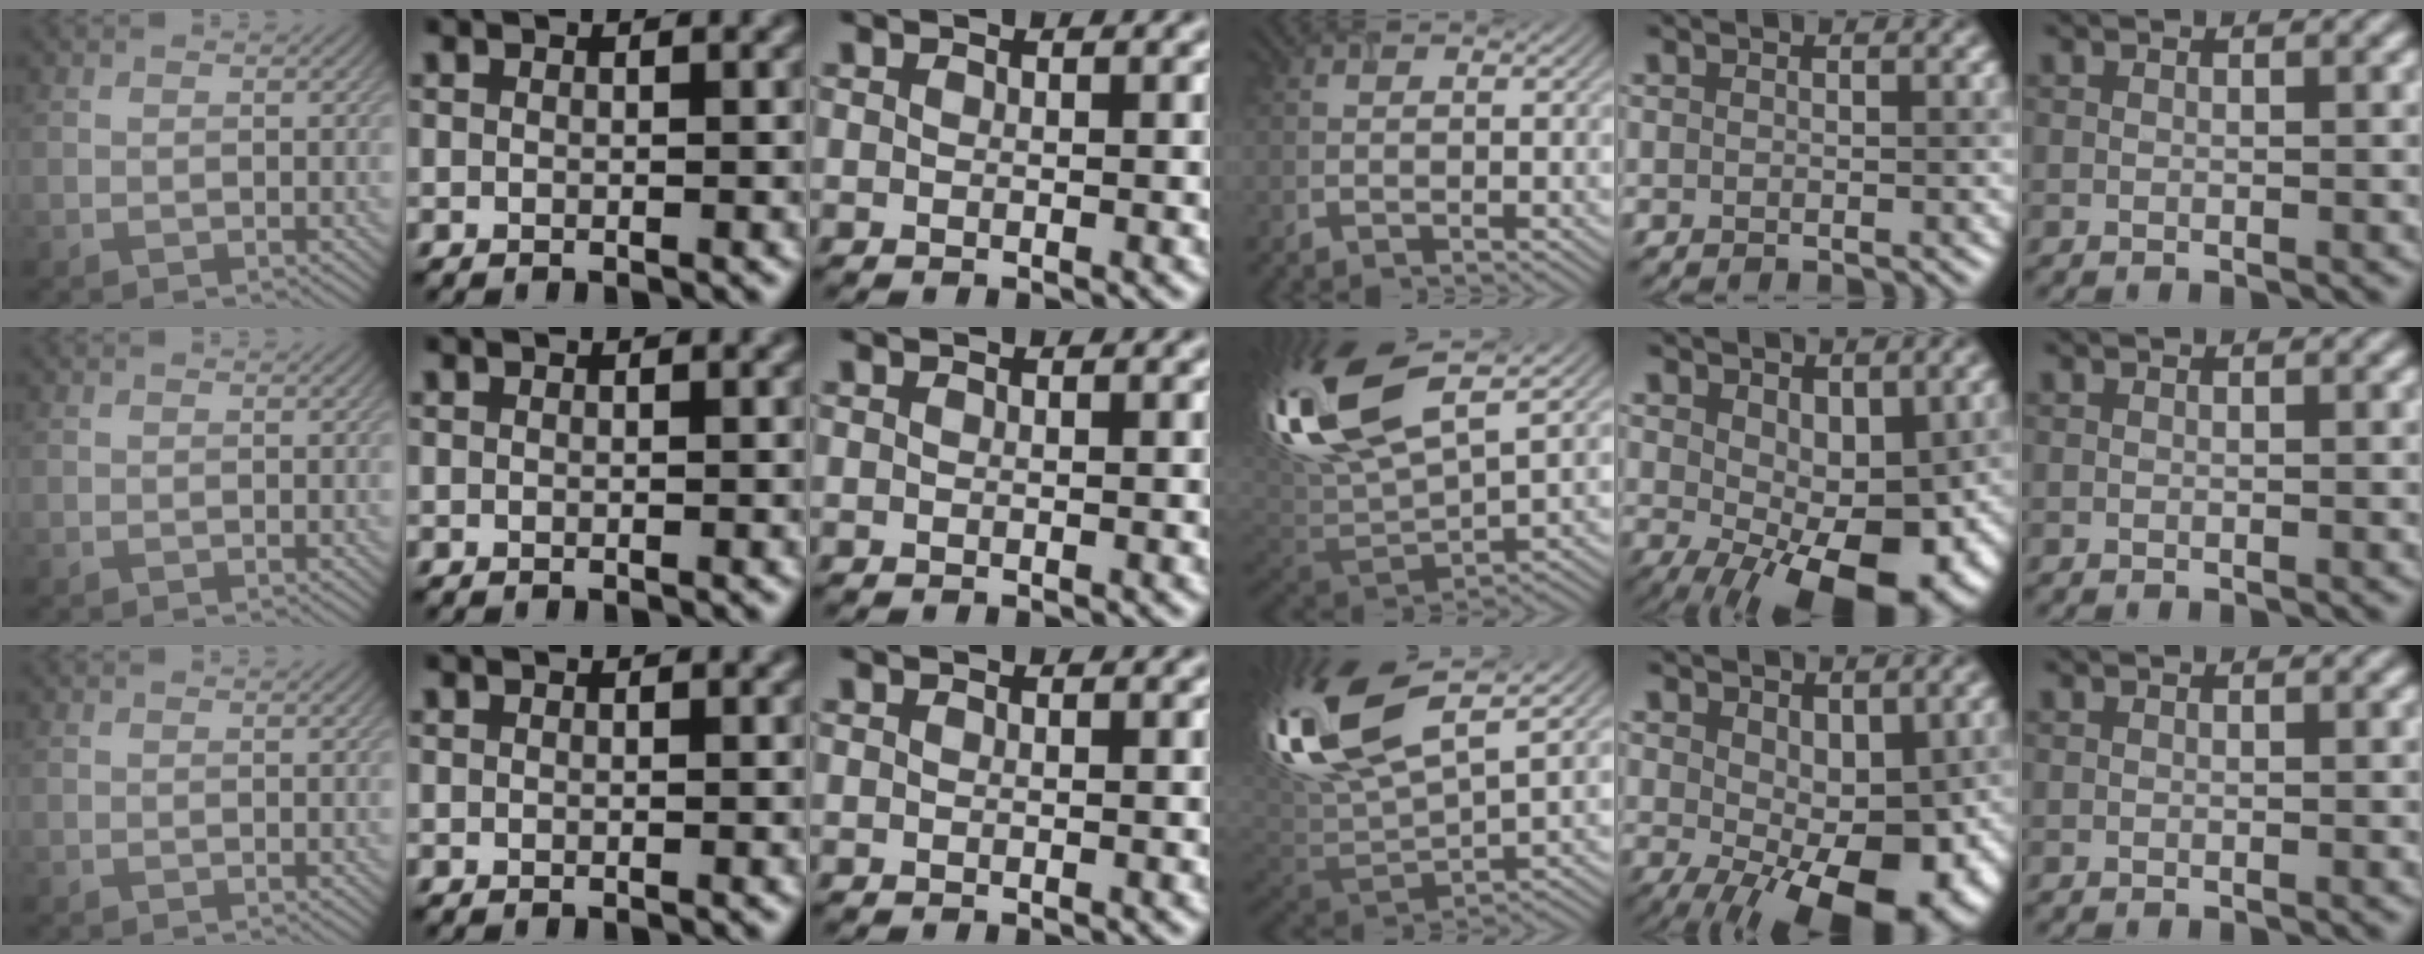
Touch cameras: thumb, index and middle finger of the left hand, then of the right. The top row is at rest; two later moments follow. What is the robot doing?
{"motion": "close", "object": "airpods case & airpods"}